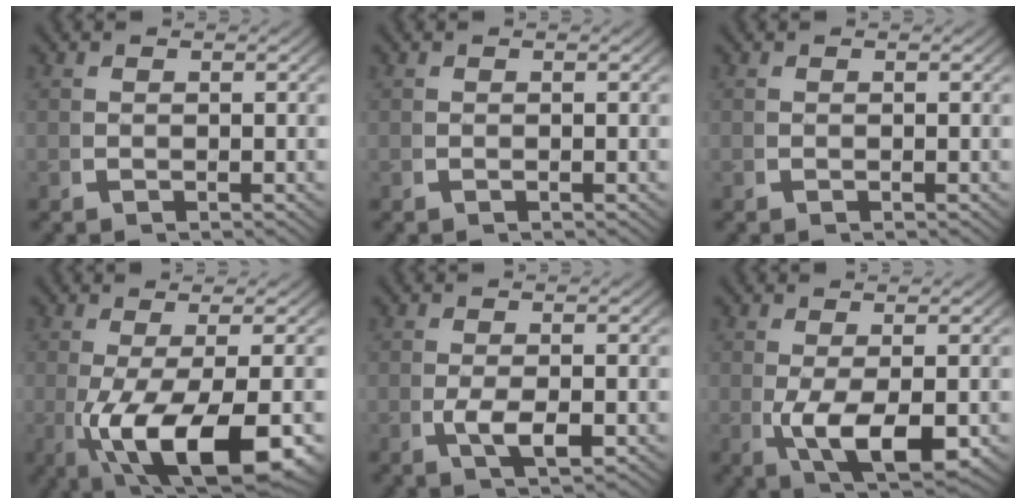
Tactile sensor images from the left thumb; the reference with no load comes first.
{"total": 0.0}
{"total": 0.0}
{"total": 12.8, "force": [-3.3, 6.4, 10.6], "torque": [-0.217, -0.055, -0.018]}
{"total": 3.2, "force": [-0.7, 1.4, 2.8], "torque": [-0.060, -0.012, -0.006]}
{"total": 7.1, "force": [-1.3, 3.7, 5.8], "torque": [-0.123, -0.035, -0.003]}